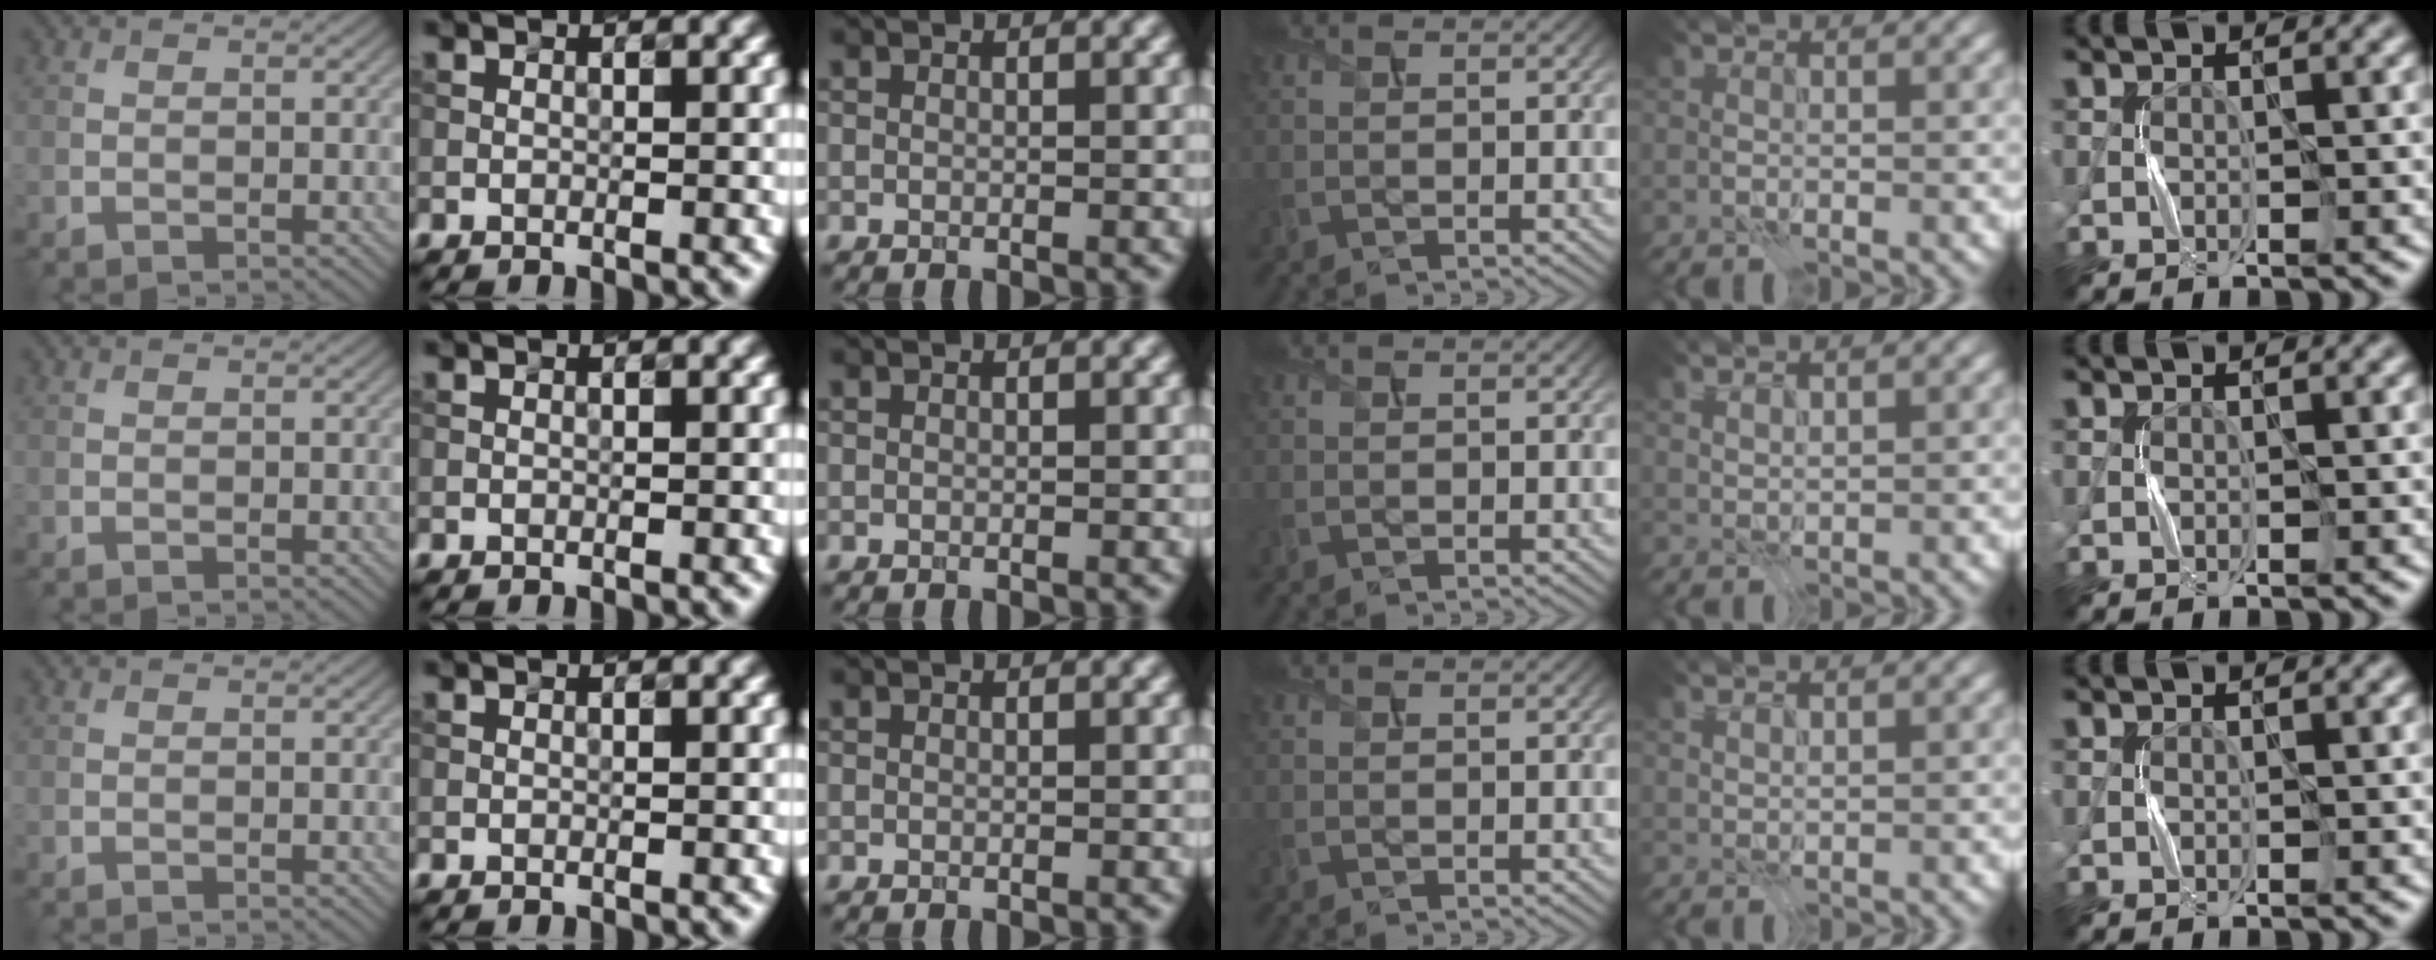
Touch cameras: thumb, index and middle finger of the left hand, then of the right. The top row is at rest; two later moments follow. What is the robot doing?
{"motion": "press", "object": "sticky note"}